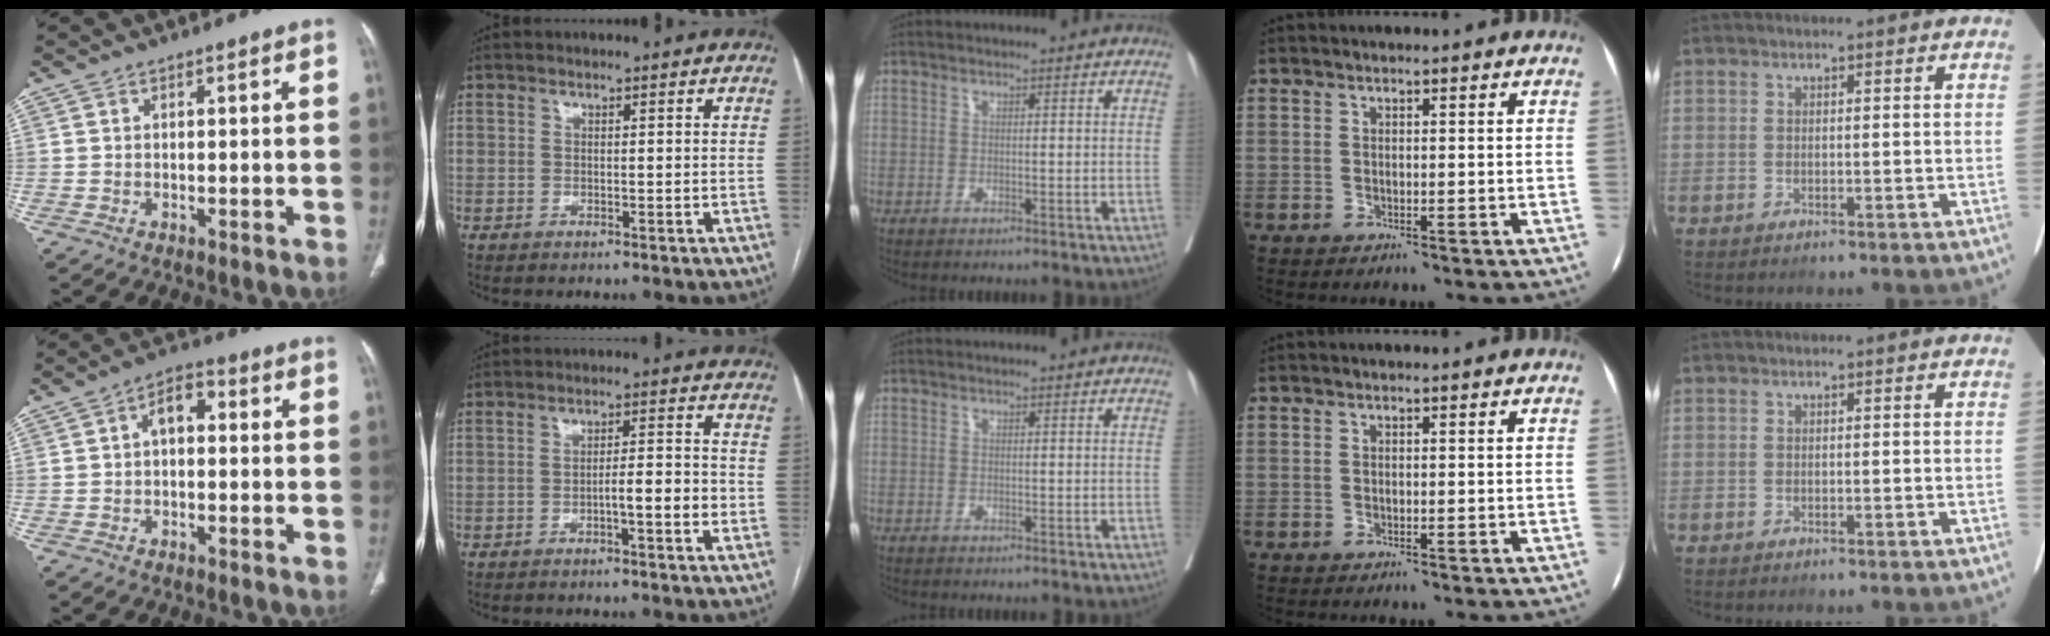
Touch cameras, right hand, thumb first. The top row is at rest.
{"thumb": {"total": 5.3, "force": [0.4, 3.2, 4.2], "torque": [-0.050, 0.019, -0.005]}, "index": {"total": 5.0, "force": [-1.5, 0.6, 4.8], "torque": [-0.070, 0.008, -0.022]}}